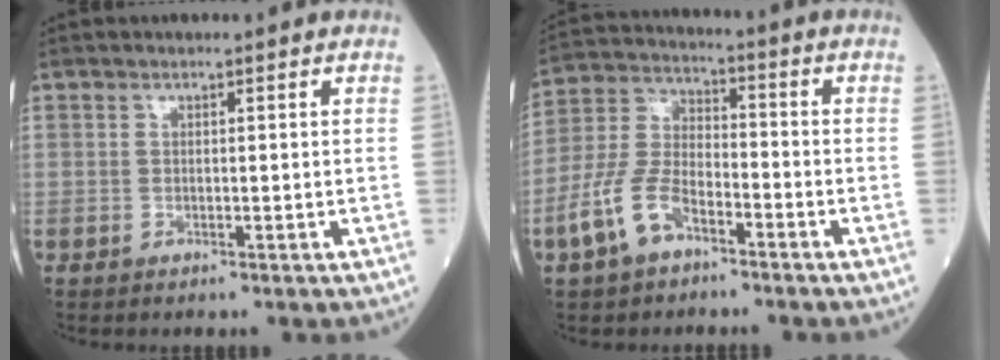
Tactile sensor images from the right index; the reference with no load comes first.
{"total": 9.4, "force": [-5.2, 4.6, 6.4], "torque": [-0.155, 0.010, -0.104]}